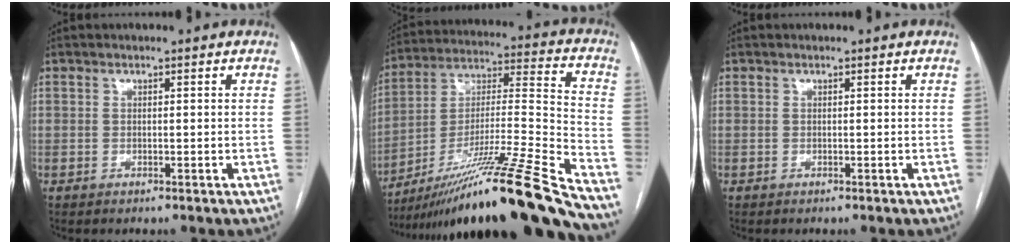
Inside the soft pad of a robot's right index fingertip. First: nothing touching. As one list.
[{"total": 27.6, "force": [-20.8, -1.6, 18.0], "torque": [-0.248, -0.019, -0.358]}, {"total": 0.0}]